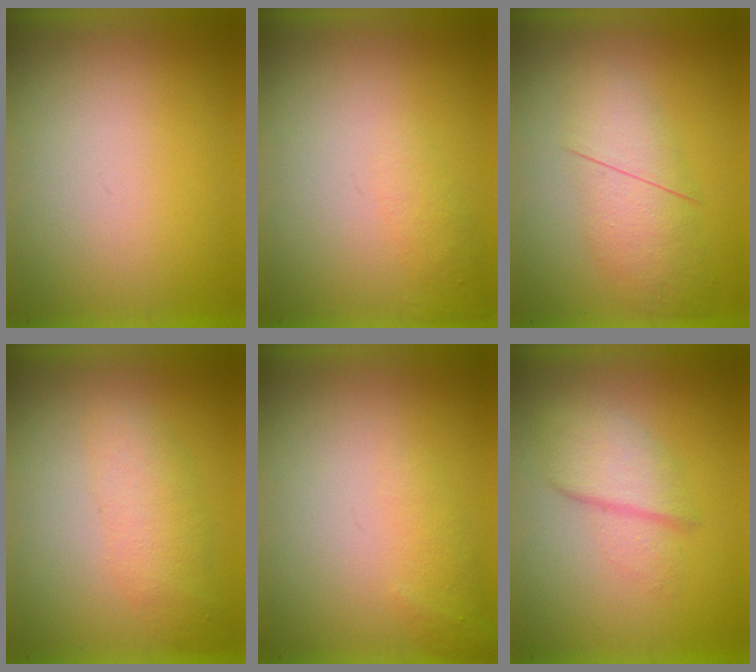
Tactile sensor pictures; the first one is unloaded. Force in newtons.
{"total": 1.1}
{"total": 2.8}
{"total": 2.3}
{"total": 1.3}
{"total": 2.7}